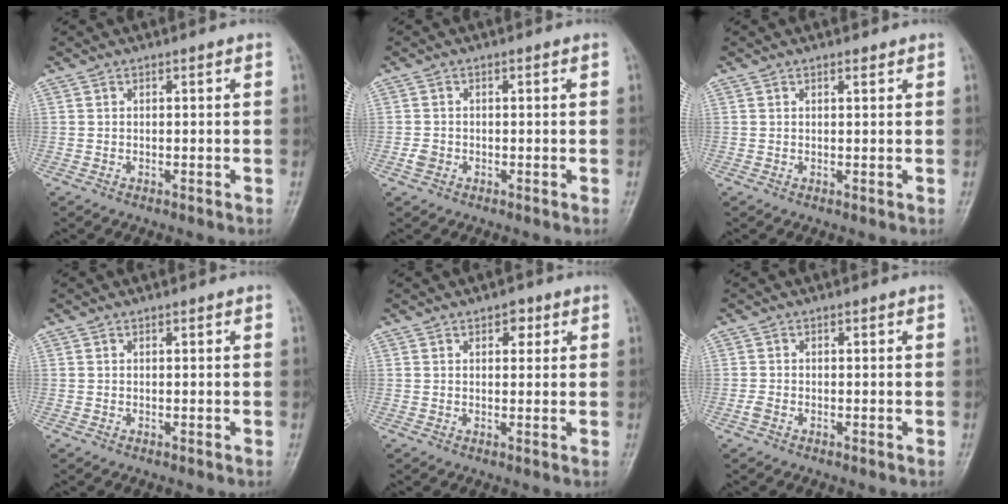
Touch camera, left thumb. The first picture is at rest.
{"total": 1.8, "force": [-0.6, 1.5, 0.8], "torque": [-0.013, 0.002, -0.014]}
{"total": 0.9, "force": [0.7, 0.4, 0.5], "torque": [-0.009, -0.004, 0.010]}
{"total": 0.0}
{"total": 2.9, "force": [1.5, 1.8, 1.8], "torque": [-0.007, -0.002, 0.016]}
{"total": 1.2, "force": [-0.5, 0.8, 0.8], "torque": [-0.017, -0.002, -0.012]}